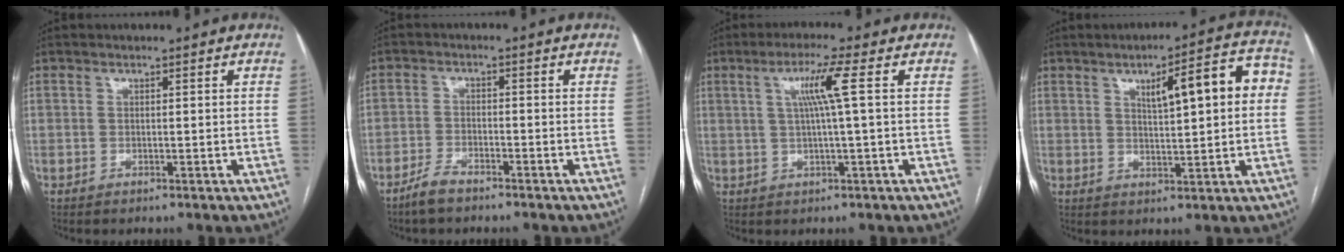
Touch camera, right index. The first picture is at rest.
{"total": 3.4, "force": [-2.9, 1.0, 1.4], "torque": [-0.032, -0.001, -0.056]}
{"total": 5.6, "force": [1.4, -1.1, 5.3], "torque": [-0.097, 0.006, 0.027]}
{"total": 10.6, "force": [2.4, 2.1, 10.1], "torque": [-0.136, 0.029, 0.033]}